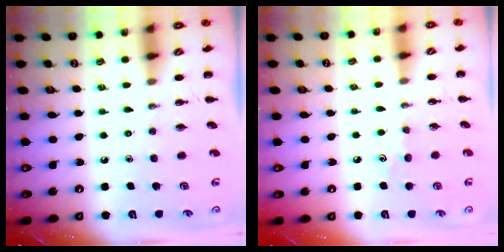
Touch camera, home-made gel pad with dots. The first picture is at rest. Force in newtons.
{"total": 3.5, "press": 3.4, "slide": 1.0}